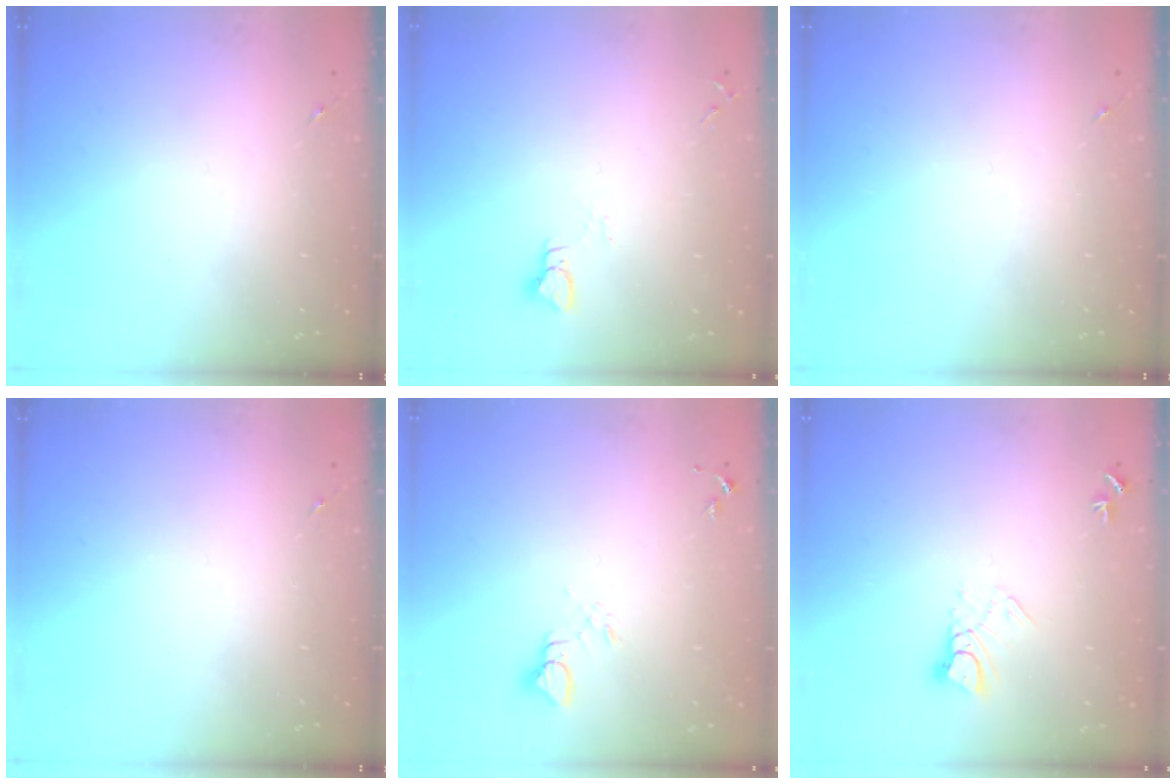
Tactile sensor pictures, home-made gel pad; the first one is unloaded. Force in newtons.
{"total": 2.9, "press": 2.9, "slide": 0.3}
{"total": 0.0}
{"total": 0.0}
{"total": 3.4, "press": 3.4, "slide": 0.2}
{"total": 5.5, "press": 5.5, "slide": 0.4}